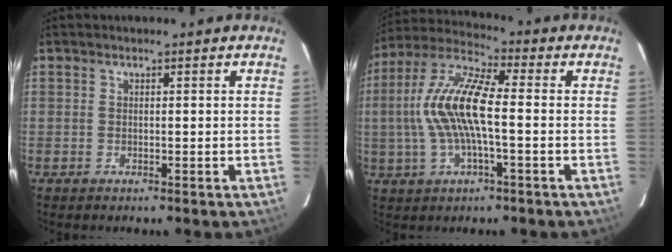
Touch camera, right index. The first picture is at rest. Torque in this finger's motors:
{"motor_torque": [0.83, -0.21, 1.05, 0.21]}